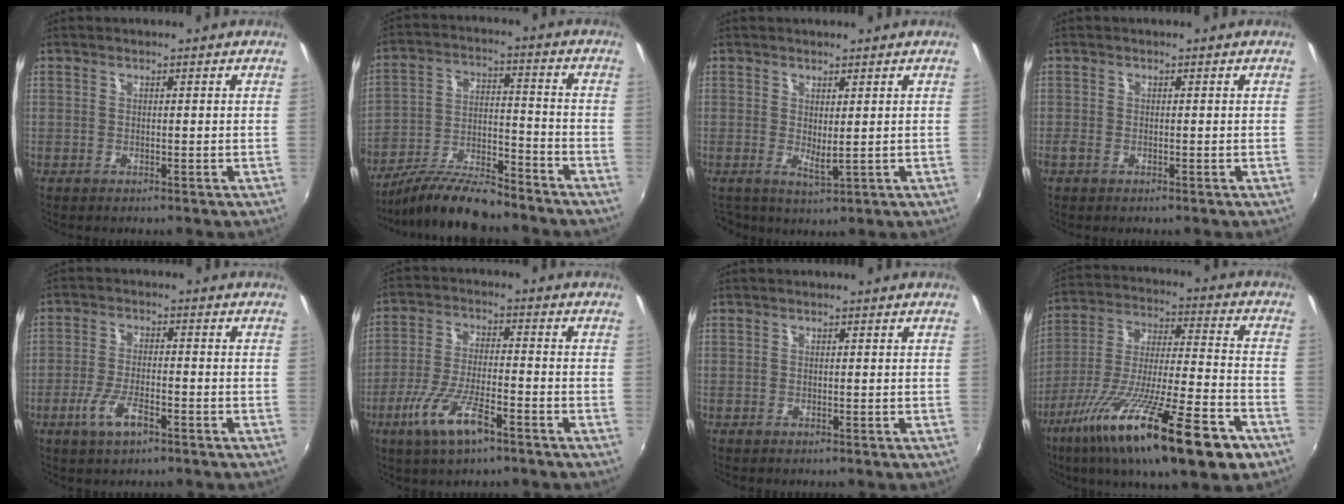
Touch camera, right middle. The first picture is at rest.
{"total": 14.2, "force": [-11.9, 2.9, 7.0], "torque": [-0.145, -0.015, -0.213]}
{"total": 1.8, "force": [0.5, 0.7, 1.6], "torque": [-0.026, -0.004, 0.010]}
{"total": 1.1, "force": [-0.7, 0.4, 0.7], "torque": [-0.015, -0.004, -0.016]}
{"total": 6.3, "force": [-3.5, 1.9, 4.9], "torque": [-0.108, -0.007, -0.064]}
{"total": 10.4, "force": [-5.8, 2.8, 8.2], "torque": [-0.172, -0.011, -0.108]}
{"total": 0.0}
{"total": 25.6, "force": [-14.4, 4.5, 20.7], "torque": [-0.367, -0.070, -0.241]}